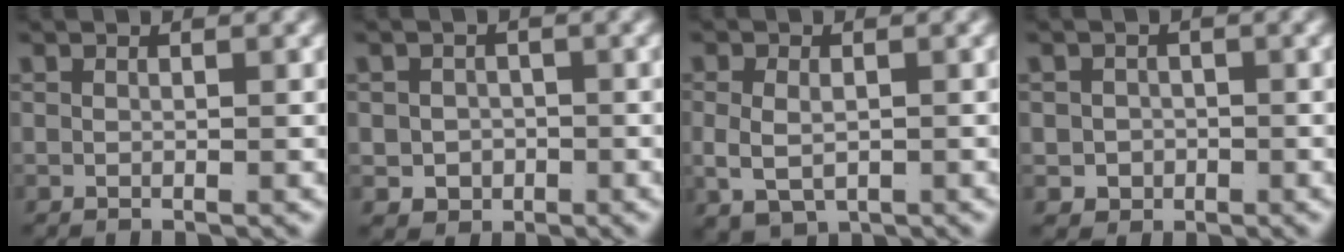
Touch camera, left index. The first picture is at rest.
{"total": 3.9, "force": [-1.3, 3.5, 1.2], "torque": [-0.017, -0.018, -0.017]}
{"total": 3.6, "force": [-0.6, 2.6, 2.5], "torque": [-0.055, -0.022, 0.009]}
{"total": 3.7, "force": [-1.2, 3.3, 1.0], "torque": [-0.021, -0.019, -0.016]}